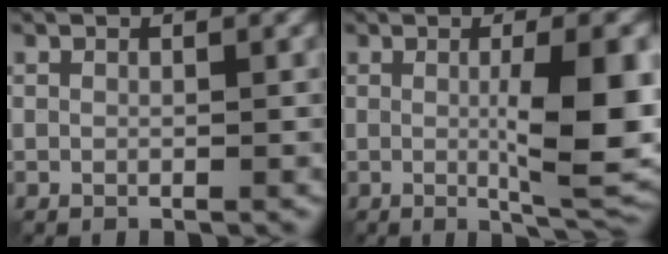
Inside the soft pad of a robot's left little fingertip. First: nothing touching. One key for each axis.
{"total": 8.7, "fx": -0.1, "fy": 2.0, "fz": 8.5, "tx": -0.114, "ty": -0.007, "tz": 0.002}